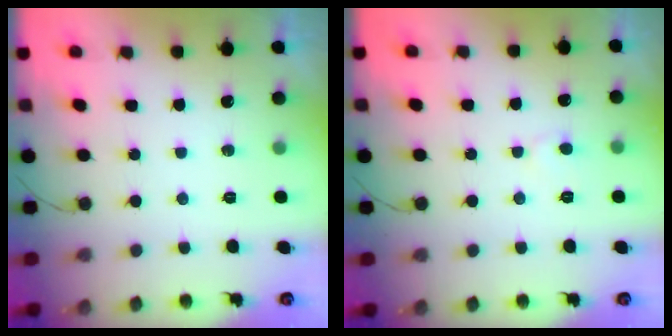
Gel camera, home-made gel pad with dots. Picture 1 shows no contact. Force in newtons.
{"total": 3.7, "press": 3.7, "slide": 0.4}